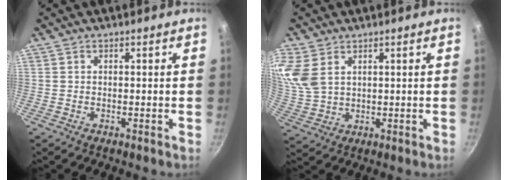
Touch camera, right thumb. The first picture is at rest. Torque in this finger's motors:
{"motor_torque": [-0.53, 1.18, 0.54, -0.21, 0.24]}